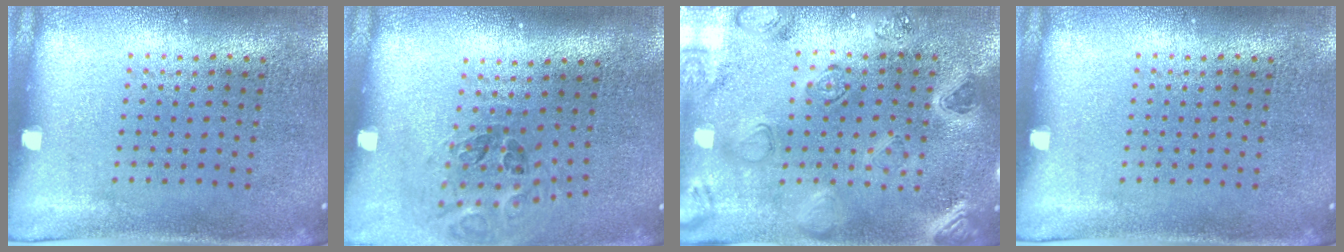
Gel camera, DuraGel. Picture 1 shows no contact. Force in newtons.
{"total": 1.2, "press": 1.1, "slide": 0.5}
{"total": 2.2, "press": 2.2, "slide": 0.2}
{"total": 0.0}